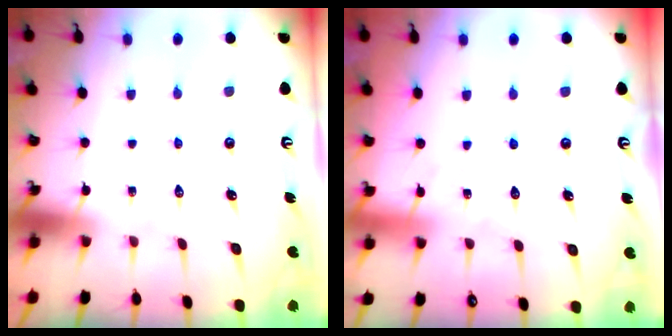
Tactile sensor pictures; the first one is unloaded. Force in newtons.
{"total": 4.5, "press": 4.5, "slide": 0.5}